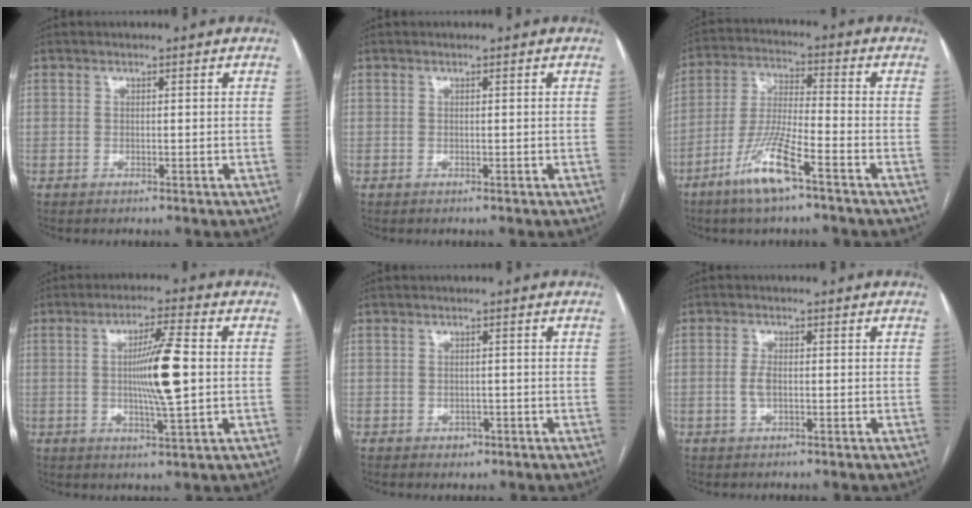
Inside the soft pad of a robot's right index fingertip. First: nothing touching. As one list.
[{"total": 0.0}, {"total": 10.4, "force": [-6.2, 0.8, 8.3], "torque": [-0.173, -0.015, -0.121]}, {"total": 9.3, "force": [0.2, 0.6, 9.2], "torque": [-0.161, 0.002, 0.003]}, {"total": 1.6, "force": [-0.7, 1.4, 0.5], "torque": [-0.003, 0.004, -0.006]}, {"total": 2.2, "force": [-0.4, 0.9, 2.0], "torque": [-0.045, 0.001, -0.006]}]